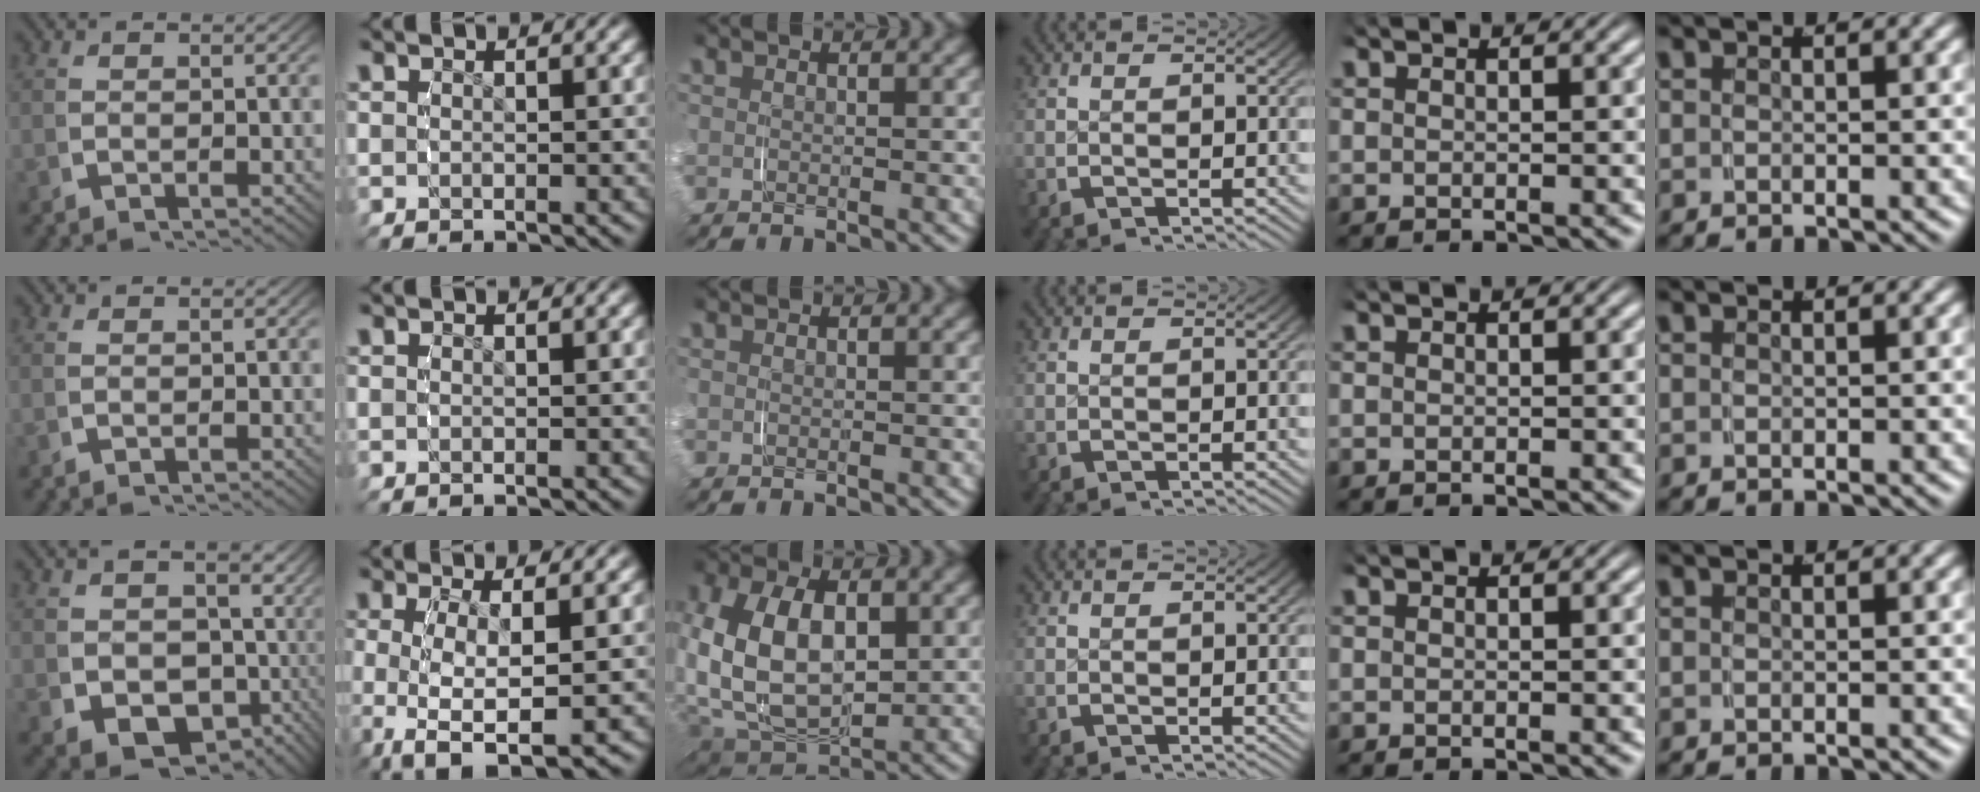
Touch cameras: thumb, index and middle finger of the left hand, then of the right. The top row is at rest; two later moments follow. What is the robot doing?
{"motion": "grasp_and_lifting", "object": "shirt"}